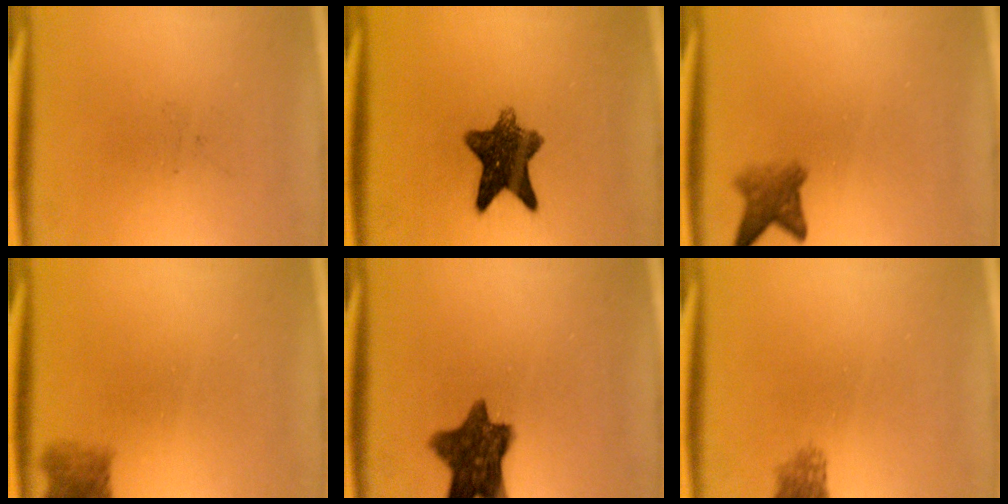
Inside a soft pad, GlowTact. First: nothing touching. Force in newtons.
{"total": 9.5}
{"total": 3.4}
{"total": 3.1}
{"total": 10.1}
{"total": 2.4}